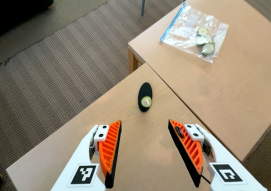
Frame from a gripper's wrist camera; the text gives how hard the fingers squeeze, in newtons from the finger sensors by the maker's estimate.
{"total": 0.0}